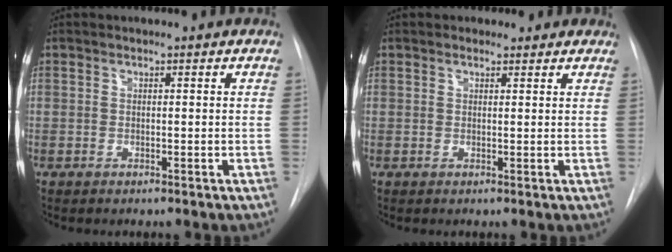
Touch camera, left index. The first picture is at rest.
{"total": 1.8, "force": [1.4, 1.0, 0.3], "torque": [-0.002, 0.008, 0.014]}